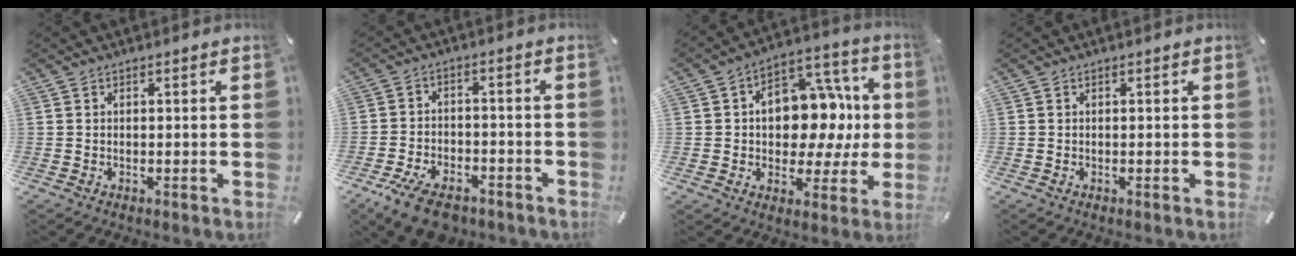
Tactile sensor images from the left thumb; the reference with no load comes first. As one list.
[{"total": 8.8, "force": [-5.7, 4.6, 4.9], "torque": [-0.090, 0.031, -0.102]}, {"total": 15.4, "force": [0.8, 11.3, 10.5], "torque": [-0.132, -0.013, 0.019]}, {"total": 0.0}]